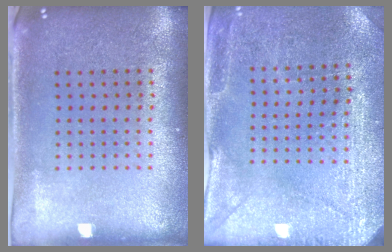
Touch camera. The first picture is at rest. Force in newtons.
{"total": 2.9, "press": 2.8, "slide": 0.6}